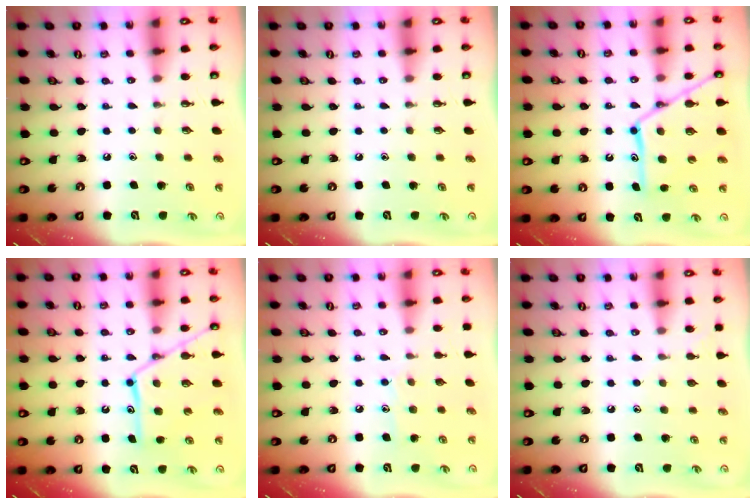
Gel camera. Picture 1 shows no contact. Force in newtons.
{"total": 0.0}
{"total": 16.8, "press": 16.8, "slide": 1.4}
{"total": 15.3, "press": 15.3, "slide": 1.5}
{"total": 8.5, "press": 8.5, "slide": 0.7}
{"total": 4.3, "press": 4.3, "slide": 0.5}